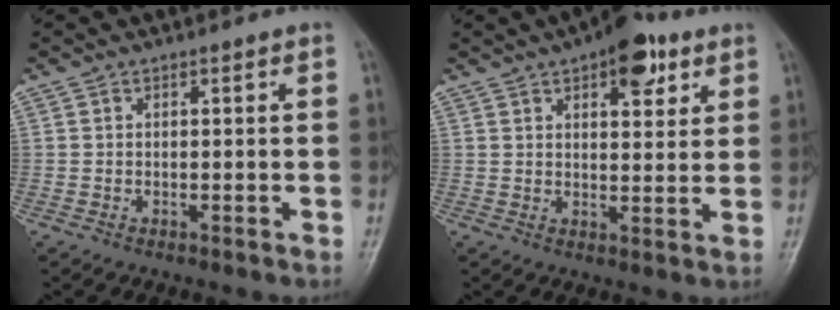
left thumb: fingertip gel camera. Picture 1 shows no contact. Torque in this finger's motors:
{"motor_torque": [1.46, 0.50, 1.04, -0.46, 0.01]}